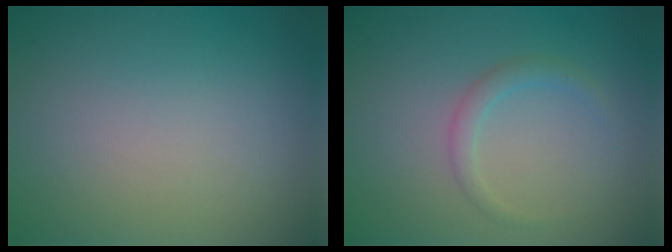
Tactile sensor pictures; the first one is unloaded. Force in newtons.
{"total": 1.5, "press": 1.5, "slide": 0.1}